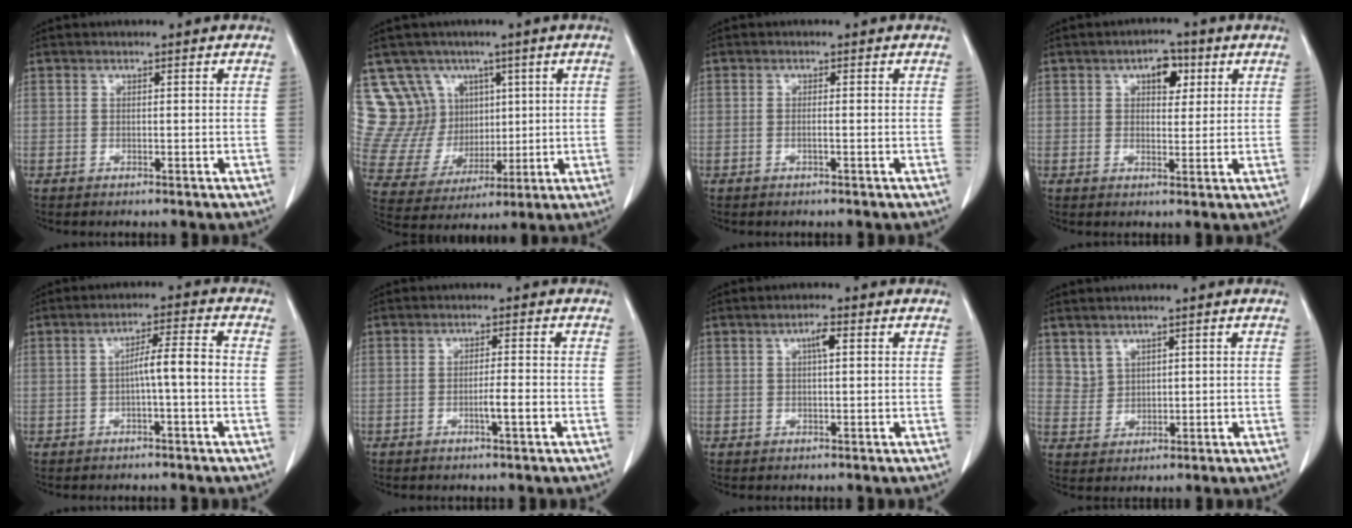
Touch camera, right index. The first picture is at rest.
{"total": 12.2, "force": [6.1, 10.2, 3.0], "torque": [-0.077, 0.049, 0.136]}
{"total": 0.6, "force": [-0.2, -0.1, 0.6], "torque": [-0.014, 0.000, -0.005]}
{"total": 4.4, "force": [1.9, 2.4, 3.1], "torque": [-0.048, 0.011, 0.028]}
{"total": 4.7, "force": [-0.7, 0.0, 4.6], "torque": [-0.078, 0.013, -0.010]}
{"total": 2.6, "force": [-1.0, -0.1, 2.4], "torque": [-0.043, -0.002, -0.018]}
{"total": 2.1, "force": [0.7, 0.4, 2.0], "torque": [-0.039, 0.003, 0.011]}
{"total": 2.9, "force": [2.1, 2.0, 0.2], "torque": [0.001, -0.001, 0.045]}